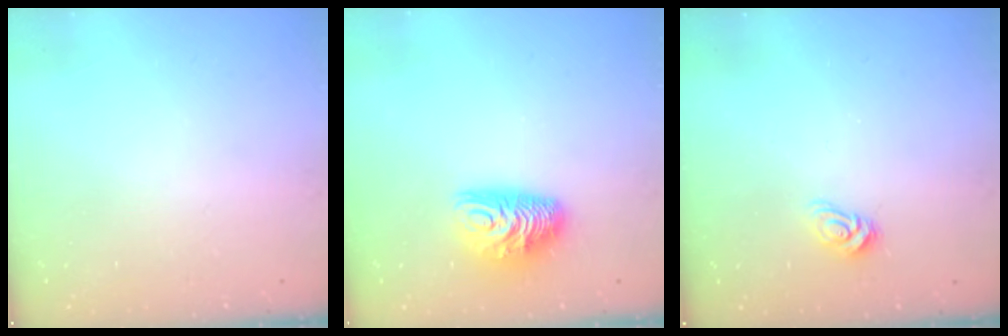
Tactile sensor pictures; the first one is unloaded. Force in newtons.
{"total": 9.7, "press": 9.7, "slide": 0.4}
{"total": 5.8, "press": 5.8, "slide": 0.4}